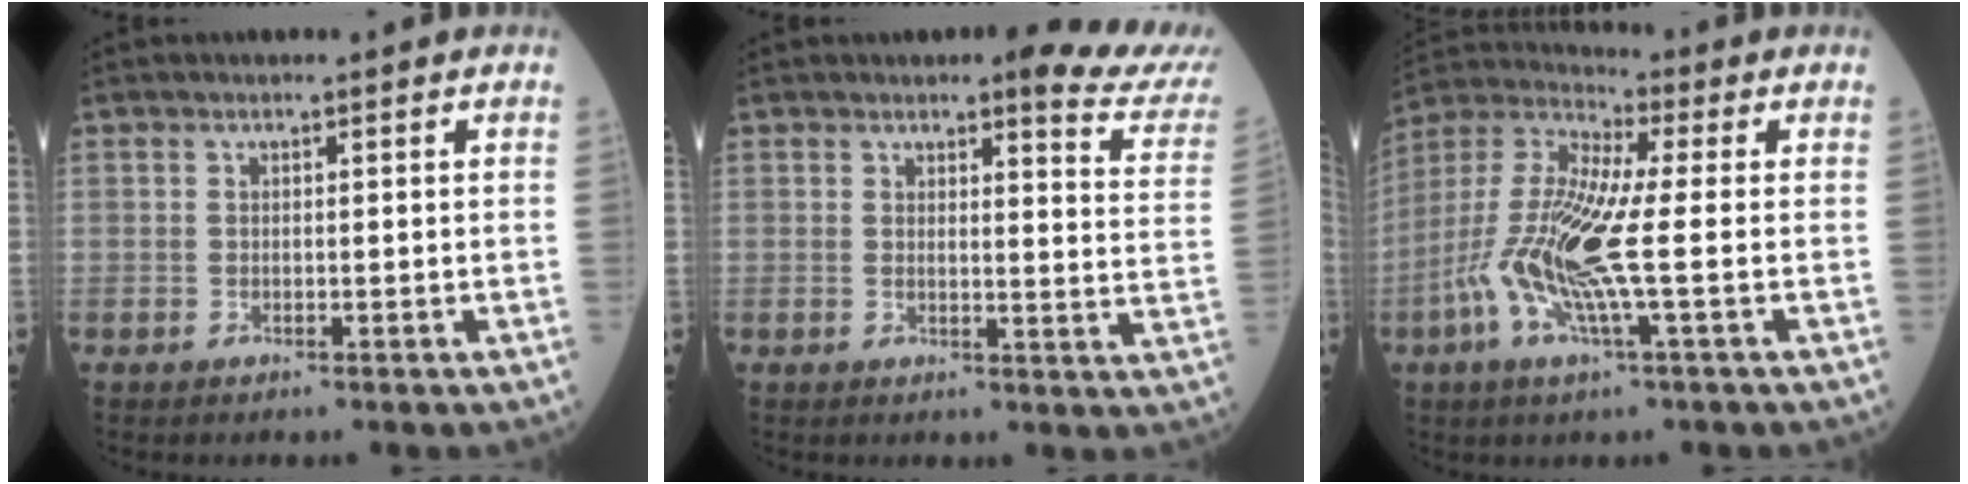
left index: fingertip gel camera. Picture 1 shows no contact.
{"total": 9.8, "force": [8.5, 0.7, 4.7], "torque": [-0.044, -0.051, 0.071]}
{"total": 13.4, "force": [-2.3, 1.4, 13.2], "torque": [-0.288, 0.008, -0.049]}